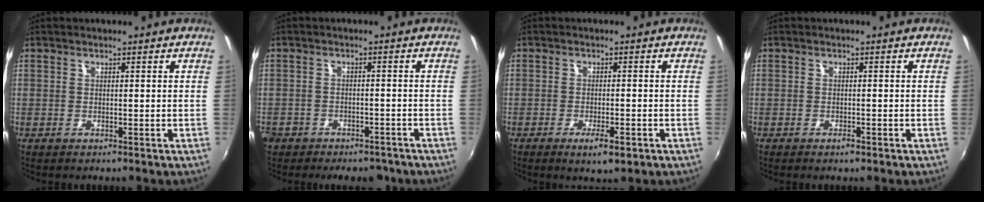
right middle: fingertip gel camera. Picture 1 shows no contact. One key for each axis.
{"total": 8.9, "fx": -6.4, "fy": 5.4, "fz": 3.0, "tx": -0.088, "ty": 0.002, "tz": -0.086}
{"total": 4.1, "fx": -2.1, "fy": 1.1, "fz": 3.3, "tx": -0.067, "ty": -0.009, "tz": -0.032}
{"total": 0.8, "fx": -0.6, "fy": 0.2, "fz": 0.5, "tx": -0.008, "ty": 0.000, "tz": -0.010}